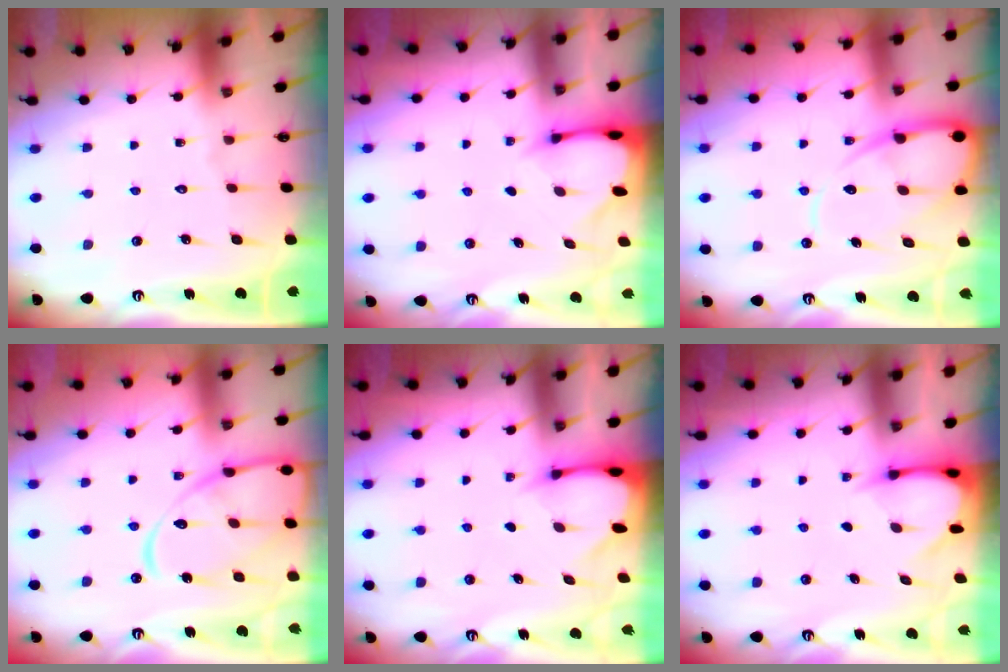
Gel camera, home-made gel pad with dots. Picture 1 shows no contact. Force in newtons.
{"total": 2.5, "press": 2.5, "slide": 0.0}
{"total": 11.4, "press": 11.4, "slide": 1.0}
{"total": 16.1, "press": 16.1, "slide": 1.5}
{"total": 2.6, "press": 2.6, "slide": 0.3}
{"total": 3.4, "press": 3.4, "slide": 0.3}